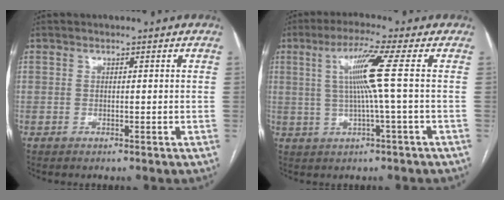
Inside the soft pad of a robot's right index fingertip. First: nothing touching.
{"total": 7.4, "force": [1.0, -1.8, 7.1], "torque": [-0.133, 0.006, 0.026]}